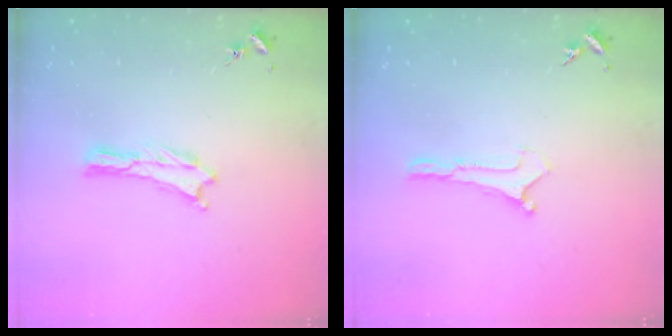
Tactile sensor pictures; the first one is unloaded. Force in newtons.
{"total": 0.0}